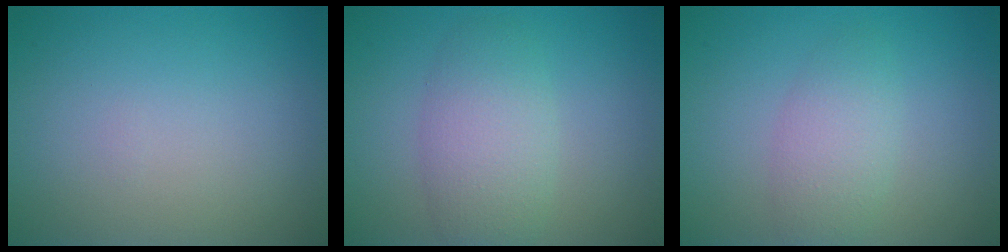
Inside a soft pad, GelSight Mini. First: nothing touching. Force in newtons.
{"total": 4.2, "press": 4.2, "slide": 0.1}
{"total": 2.8, "press": 2.8, "slide": 0.2}